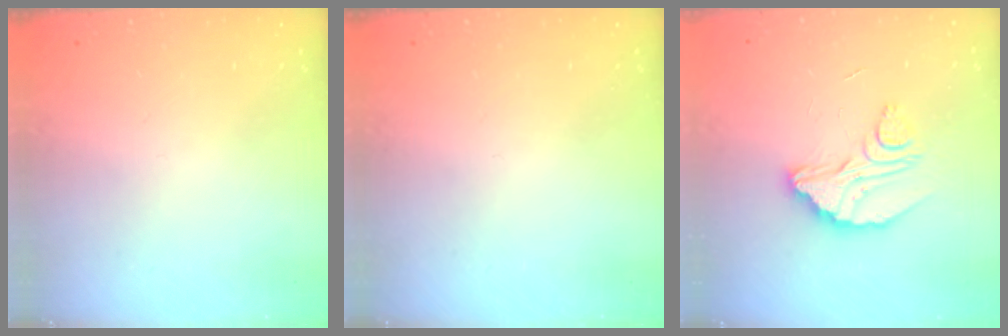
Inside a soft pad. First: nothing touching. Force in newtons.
{"total": 0.0}
{"total": 11.3, "press": 11.2, "slide": 0.7}